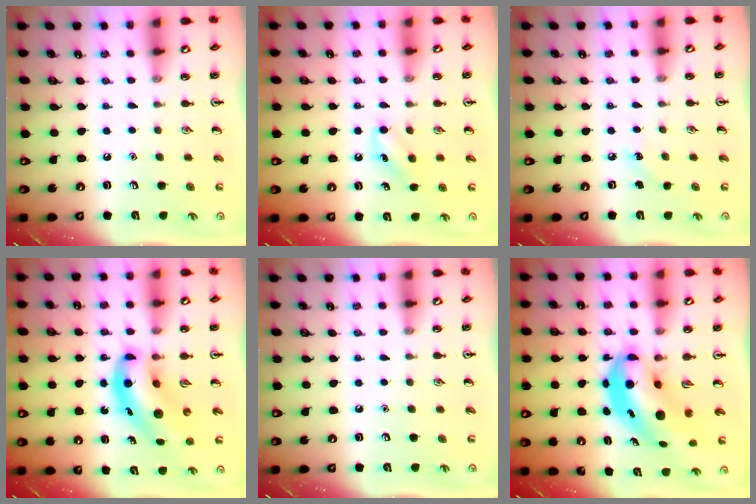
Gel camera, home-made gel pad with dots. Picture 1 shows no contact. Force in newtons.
{"total": 7.5, "press": 7.3, "slide": 1.8}
{"total": 4.7, "press": 4.4, "slide": 1.6}
{"total": 9.8, "press": 9.4, "slide": 2.8}
{"total": 0.0}
{"total": 8.1, "press": 7.7, "slide": 2.4}